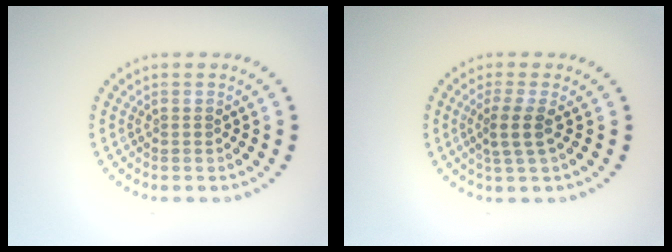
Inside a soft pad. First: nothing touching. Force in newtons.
{"total": 2.5, "press": 2.0, "slide": 1.5}